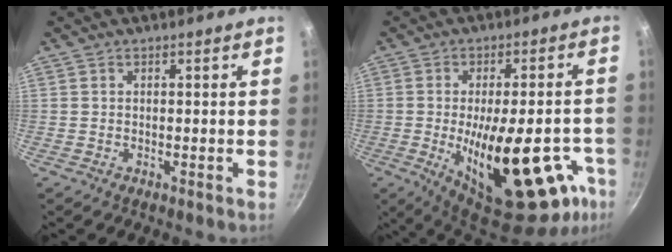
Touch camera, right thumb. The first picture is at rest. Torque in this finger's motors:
{"motor_torque": [2.63, 2.38, 2.04, -0.25, 0.50]}